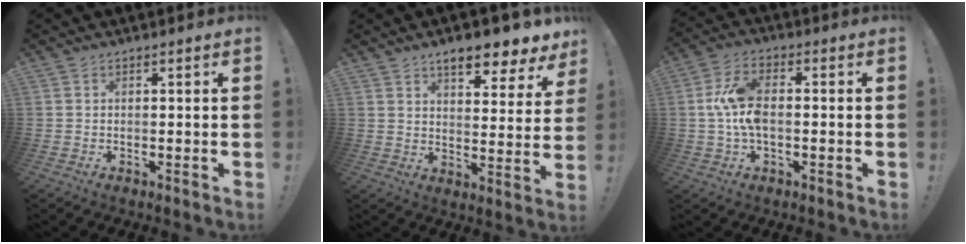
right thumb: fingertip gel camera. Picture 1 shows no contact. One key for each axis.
{"total": 9.6, "fx": 7.1, "fy": 2.6, "fz": 5.8, "tx": -0.084, "ty": -0.053, "tz": 0.121}
{"total": 10.0, "fx": -0.2, "fy": 5.3, "fz": 8.5, "tx": -0.171, "ty": 0.003, "tz": -0.003}